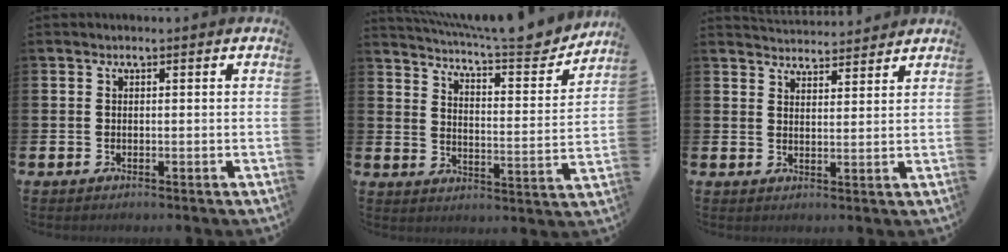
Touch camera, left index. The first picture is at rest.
{"total": 7.8, "force": [7.3, 0.6, 2.6], "torque": [-0.068, -0.056, 0.122]}
{"total": 4.0, "force": [3.9, 0.5, -0.3], "torque": [-0.004, -0.022, 0.073]}